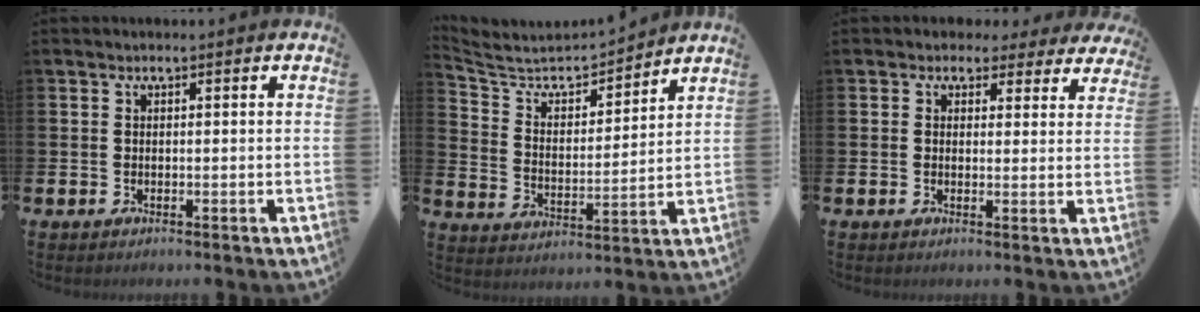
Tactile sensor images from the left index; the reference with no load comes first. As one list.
[{"total": 5.7, "force": [5.3, 1.5, 1.2], "torque": [-0.056, -0.044, 0.087]}, {"total": 2.7, "force": [2.1, 1.7, 0.0], "torque": [0.000, -0.013, 0.030]}]